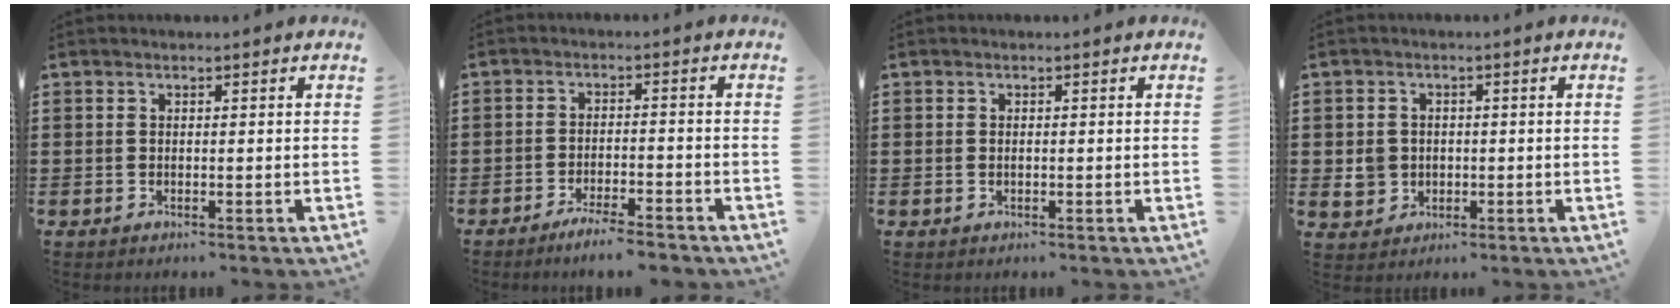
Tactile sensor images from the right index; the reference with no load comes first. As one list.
[{"total": 3.9, "force": [-3.5, 0.0, 1.6], "torque": [-0.035, -0.002, -0.069]}, {"total": 0.6, "force": [-0.1, 0.3, 0.5], "torque": [-0.012, 0.000, -0.001]}, {"total": 3.3, "force": [-0.4, 3.1, 1.0], "torque": [-0.030, 0.006, -0.009]}]